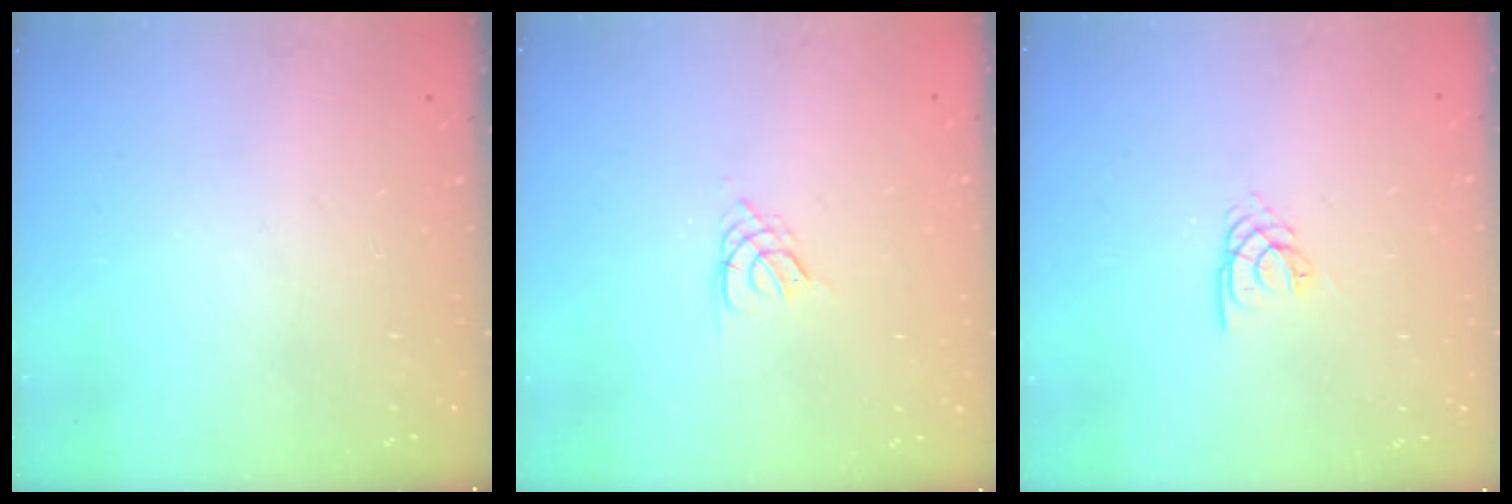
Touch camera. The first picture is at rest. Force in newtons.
{"total": 1.8, "press": 1.8, "slide": 0.4}
{"total": 2.1, "press": 2.1, "slide": 0.2}